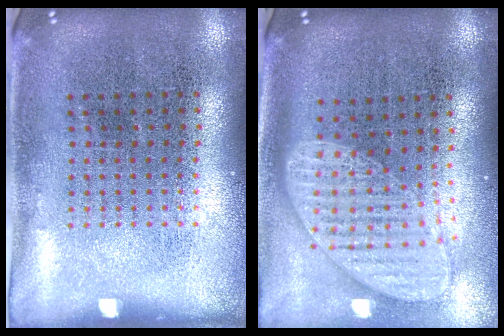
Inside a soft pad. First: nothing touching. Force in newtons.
{"total": 2.0, "press": 1.5, "slide": 1.2}